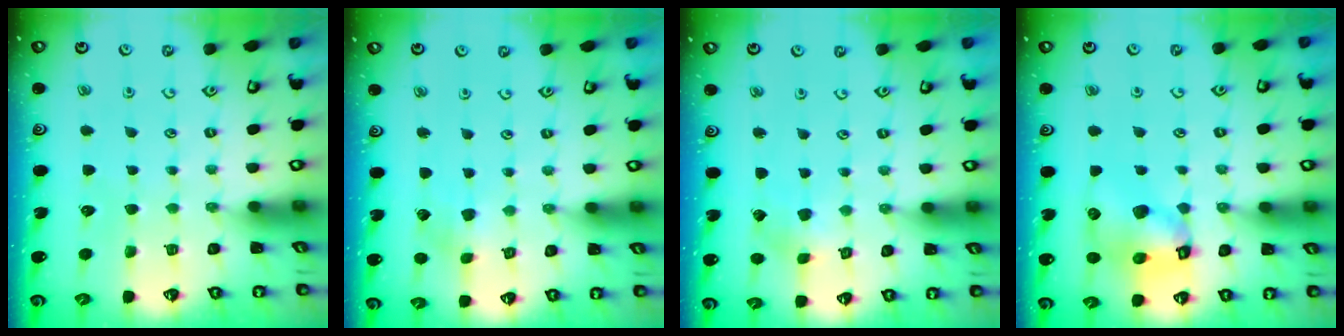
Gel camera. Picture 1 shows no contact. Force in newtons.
{"total": 2.4, "press": 2.3, "slide": 0.6}
{"total": 1.9, "press": 1.9, "slide": 0.2}
{"total": 10.9, "press": 10.8, "slide": 1.5}